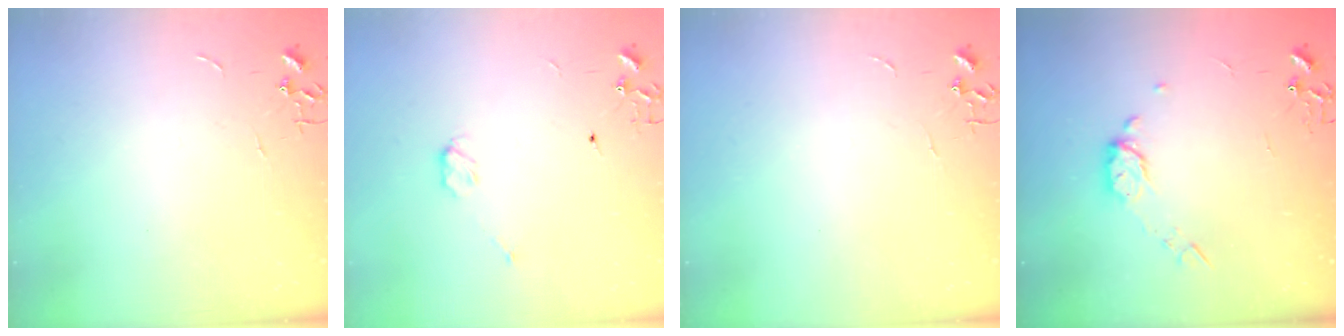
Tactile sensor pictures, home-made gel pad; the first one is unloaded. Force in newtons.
{"total": 3.9, "press": 3.9, "slide": 0.2}
{"total": 0.0}
{"total": 8.4, "press": 8.3, "slide": 1.0}